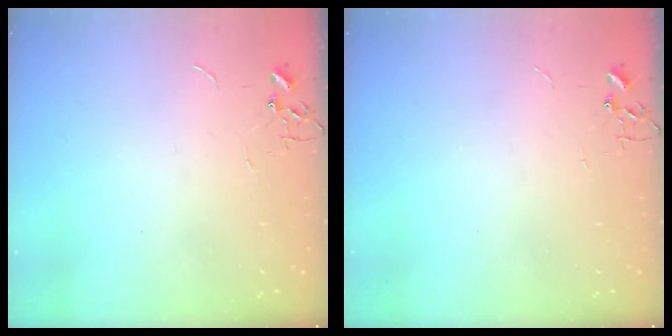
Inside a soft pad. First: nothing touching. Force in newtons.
{"total": 0.0}